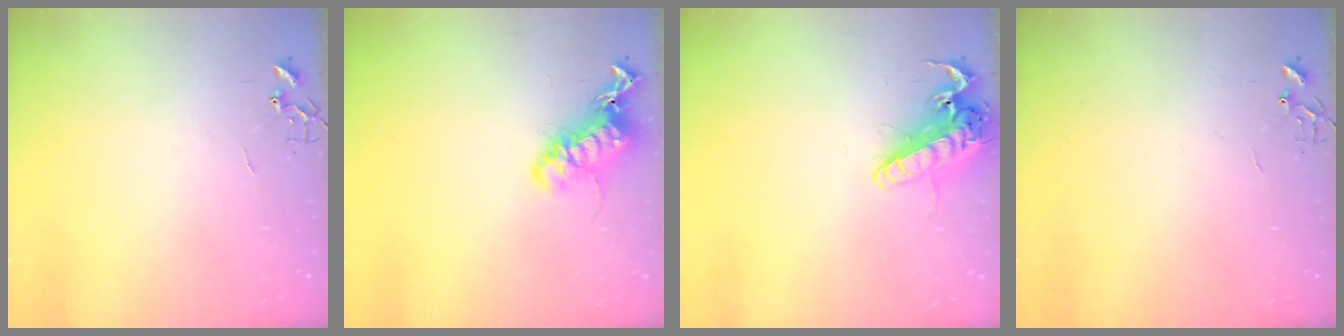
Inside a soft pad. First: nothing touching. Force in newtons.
{"total": 16.7, "press": 16.6, "slide": 1.2}
{"total": 14.6, "press": 14.4, "slide": 2.4}
{"total": 6.4, "press": 6.4, "slide": 0.6}